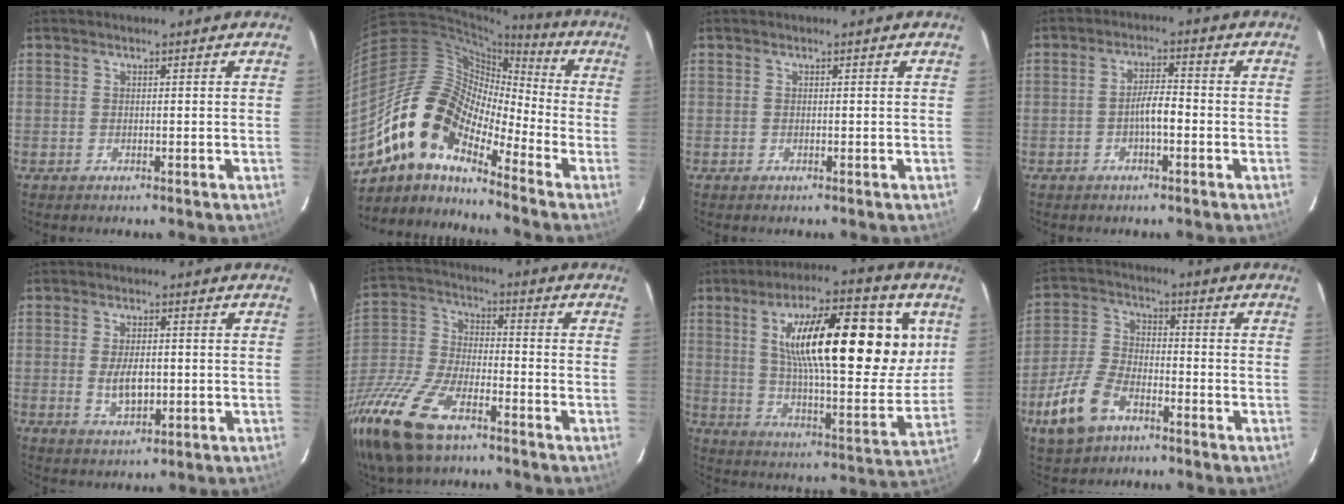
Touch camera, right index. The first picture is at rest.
{"total": 15.3, "force": [-10.4, 6.3, 9.3], "torque": [-0.153, 0.006, -0.215]}
{"total": 0.0}
{"total": 3.8, "force": [-1.4, 0.9, 3.4], "torque": [-0.066, 0.009, -0.024]}
{"total": 5.6, "force": [-0.6, 2.9, 4.7], "torque": [-0.092, -0.007, -0.005]}
{"total": 22.0, "force": [-14.1, 9.8, 13.7], "torque": [-0.320, -0.027, -0.273]}
{"total": 27.1, "force": [8.9, 9.0, 23.9], "torque": [-0.379, 0.015, 0.141]}
{"total": 11.2, "force": [-6.3, 6.1, 7.0], "torque": [-0.166, 0.002, -0.121]}